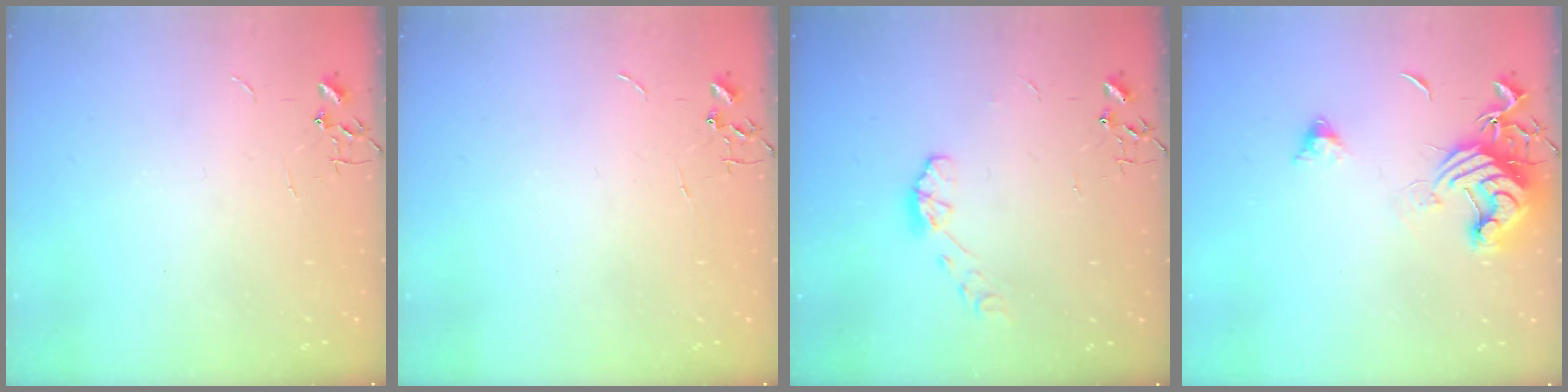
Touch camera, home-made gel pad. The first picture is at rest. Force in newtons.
{"total": 0.0}
{"total": 5.8, "press": 5.8, "slide": 0.1}
{"total": 12.9, "press": 12.8, "slide": 1.7}